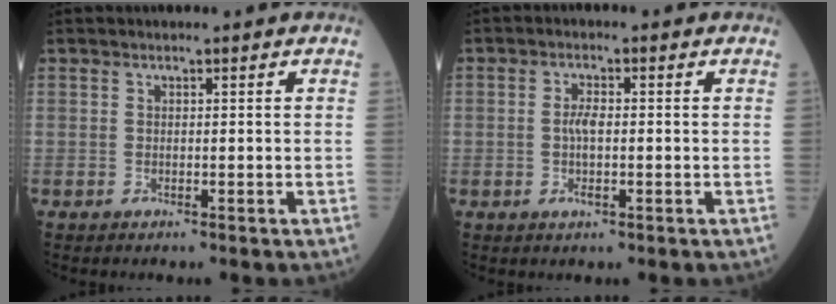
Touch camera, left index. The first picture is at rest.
{"total": 3.0, "force": [-0.3, 1.0, 2.8], "torque": [-0.061, -0.001, -0.006]}